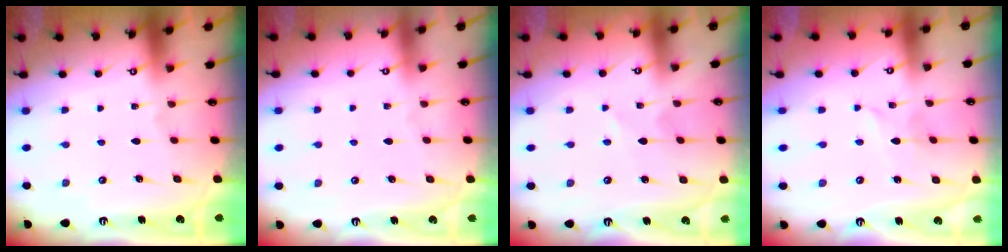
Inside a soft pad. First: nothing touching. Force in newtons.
{"total": 0.0}
{"total": 1.4, "press": 1.4, "slide": 0.2}
{"total": 1.6, "press": 1.6, "slide": 0.2}